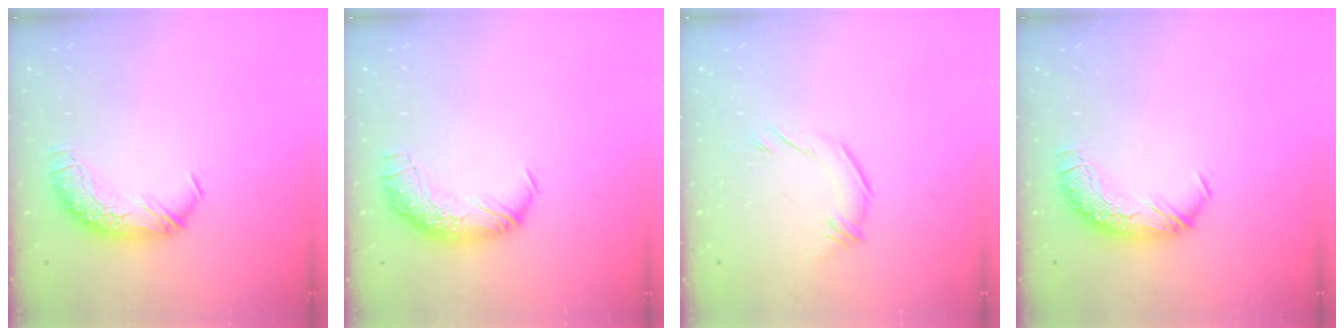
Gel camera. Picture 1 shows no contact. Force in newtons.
{"total": 2.3, "press": 1.0, "slide": 2.1}
{"total": 2.4, "press": 2.2, "slide": 1.1}
{"total": 0.0}